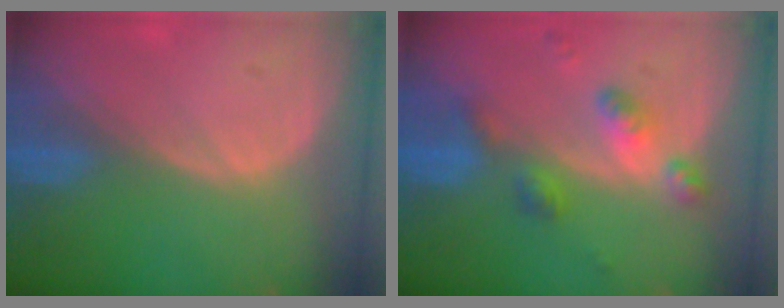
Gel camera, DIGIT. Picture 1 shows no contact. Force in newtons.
{"total": 6.0, "press": 5.3, "slide": 2.9}